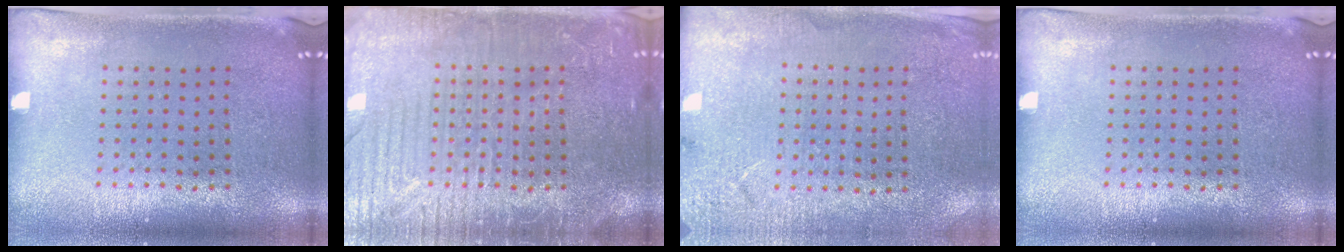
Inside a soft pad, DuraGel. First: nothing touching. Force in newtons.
{"total": 4.0, "press": 4.0, "slide": 0.6}
{"total": 2.7, "press": 2.6, "slide": 0.4}
{"total": 0.0}